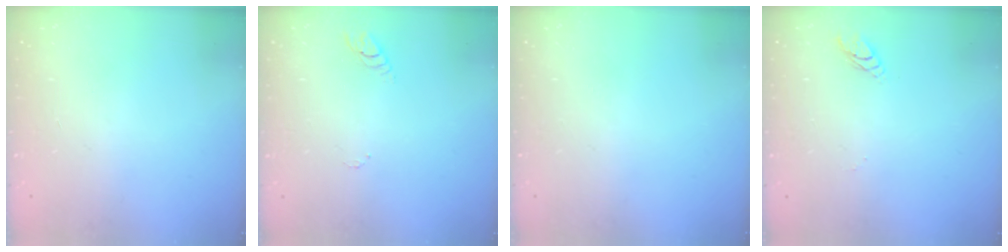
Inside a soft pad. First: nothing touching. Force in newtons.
{"total": 2.9, "press": 2.9, "slide": 0.4}
{"total": 0.0}
{"total": 4.0, "press": 4.0, "slide": 0.3}